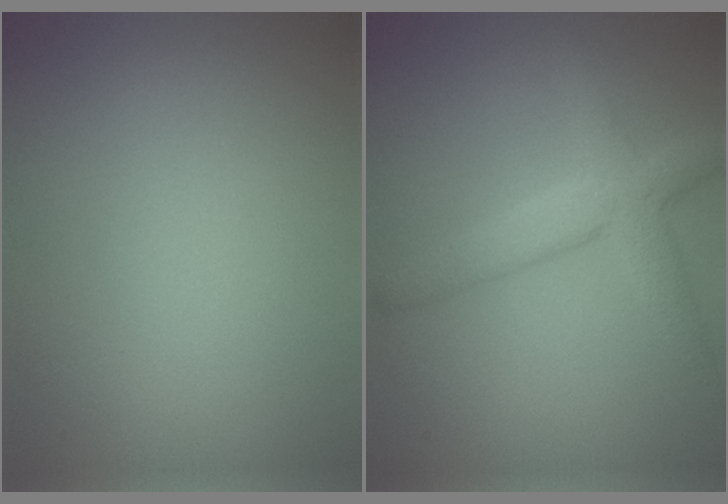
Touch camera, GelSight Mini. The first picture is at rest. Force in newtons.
{"total": 4.2, "press": 4.2, "slide": 0.4}